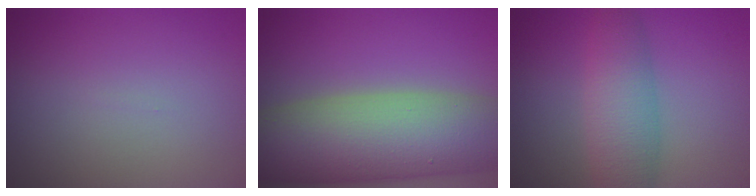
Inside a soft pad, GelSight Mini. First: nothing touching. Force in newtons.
{"total": 12.9, "press": 12.9, "slide": 0.5}
{"total": 3.9, "press": 3.9, "slide": 0.2}